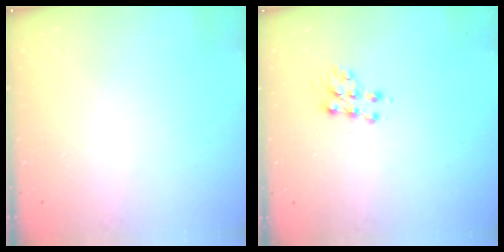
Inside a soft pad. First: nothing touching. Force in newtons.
{"total": 7.9, "press": 7.8, "slide": 0.6}